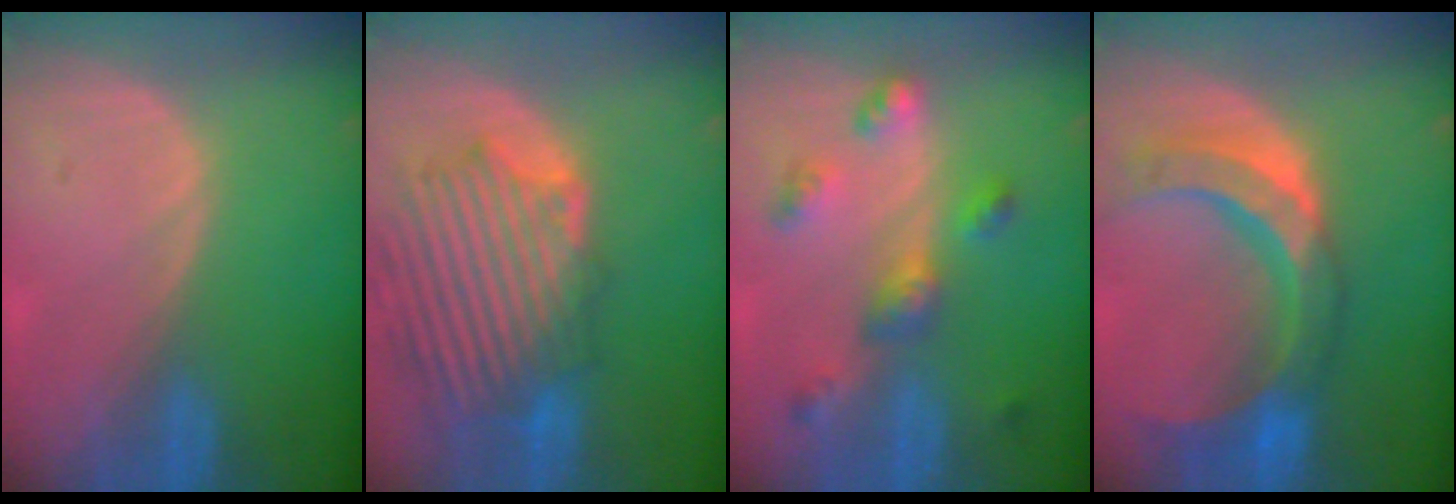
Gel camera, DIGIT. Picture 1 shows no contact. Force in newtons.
{"total": 11.4, "press": 10.8, "slide": 3.5}
{"total": 6.5, "press": 5.8, "slide": 3.0}
{"total": 11.5, "press": 9.7, "slide": 6.1}